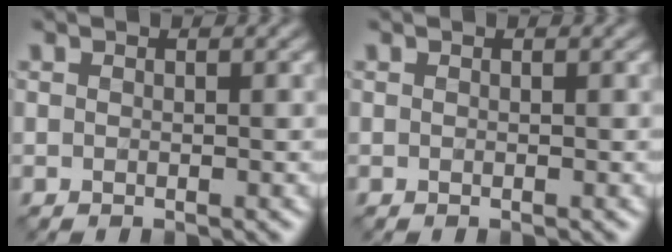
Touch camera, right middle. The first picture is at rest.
{"total": 0.0}